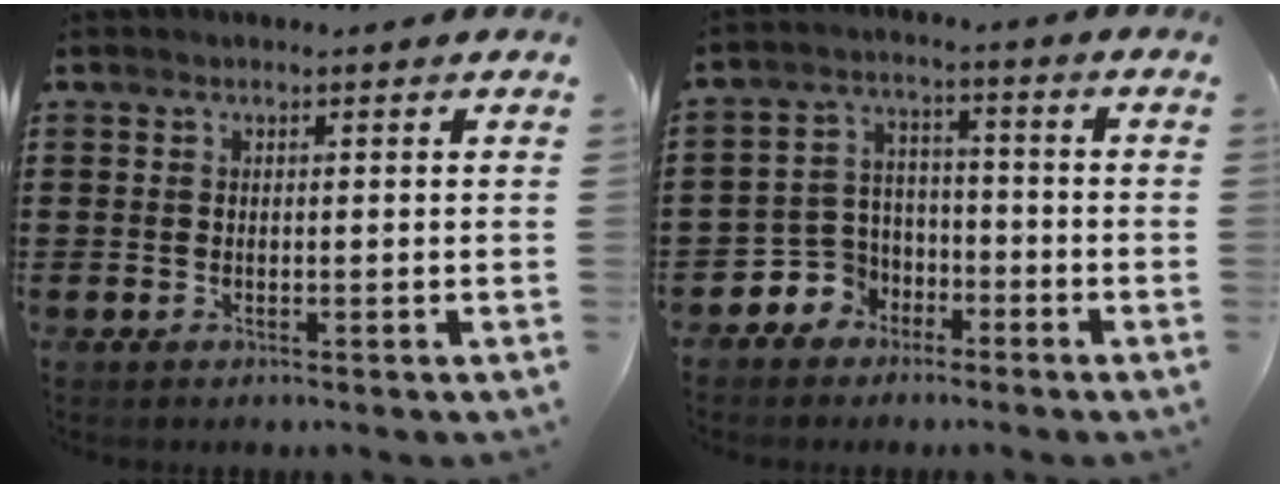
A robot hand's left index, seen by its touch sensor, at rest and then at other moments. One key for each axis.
{"total": 5.3, "fx": -3.1, "fy": 4.2, "fz": 0.6, "tx": -0.038, "ty": 0.002, "tz": -0.063}